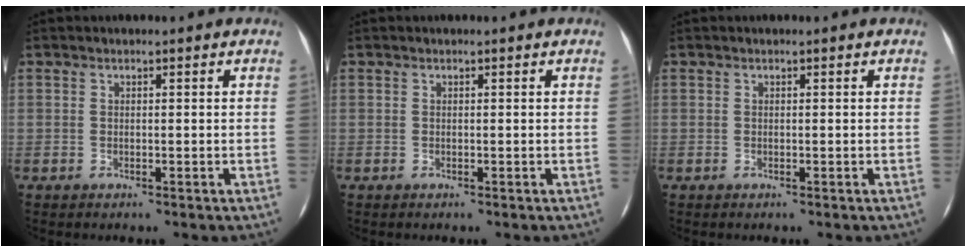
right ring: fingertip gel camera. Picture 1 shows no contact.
{"total": 0.0}
{"total": 0.0}